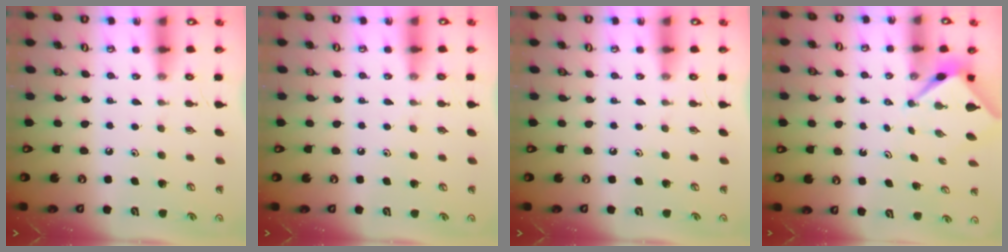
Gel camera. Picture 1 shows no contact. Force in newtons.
{"total": 2.4, "press": 2.4, "slide": 0.4}
{"total": 0.0}
{"total": 2.6, "press": 2.6, "slide": 0.1}